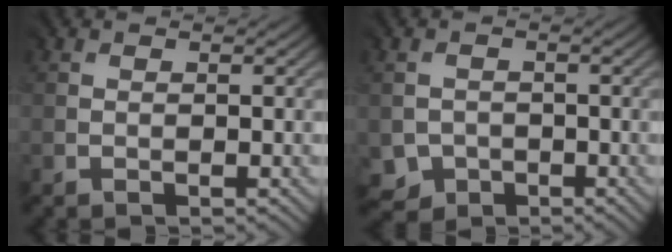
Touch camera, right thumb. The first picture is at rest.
{"total": 2.5, "force": [-1.3, 2.1, 0.3], "torque": [-0.009, -0.009, -0.022]}